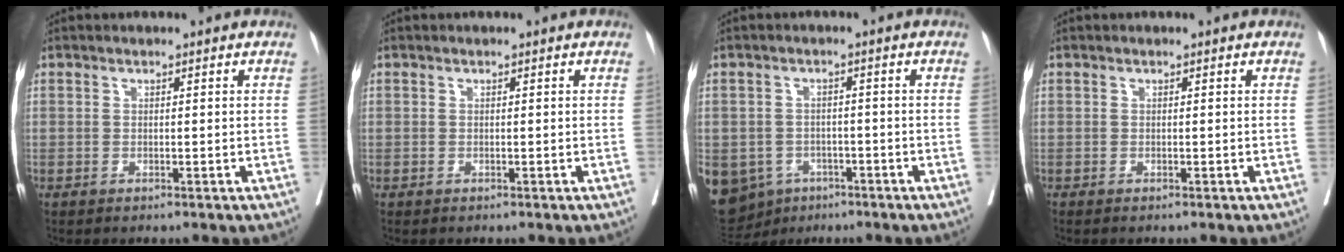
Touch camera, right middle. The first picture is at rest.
{"total": 0.0}
{"total": 14.3, "force": [-6.8, 11.6, 4.9], "torque": [-0.147, 0.001, -0.087]}
{"total": 0.0}